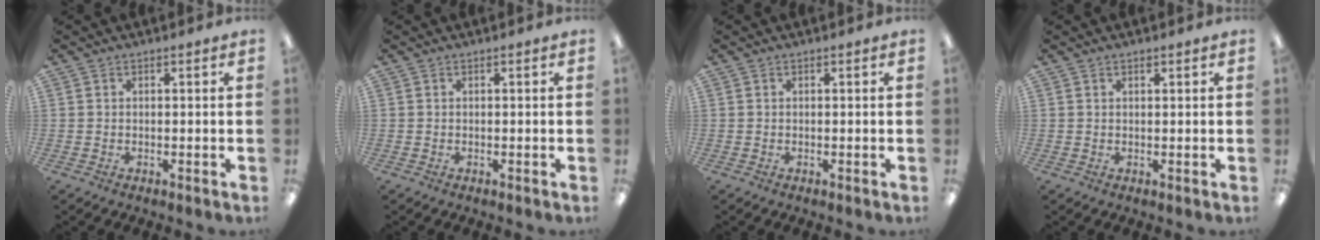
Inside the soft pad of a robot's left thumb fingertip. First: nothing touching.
{"total": 0.0}
{"total": 0.0}
{"total": 0.7, "force": [0.5, 0.3, 0.3], "torque": [-0.005, 0.001, 0.010]}